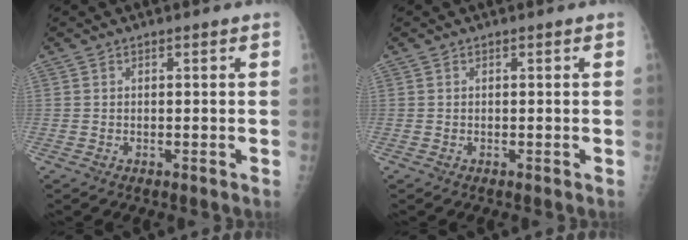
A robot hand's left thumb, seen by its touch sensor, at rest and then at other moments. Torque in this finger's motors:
{"motor_torque": [0.01, 0.01, -0.01, -0.01, 0.00]}